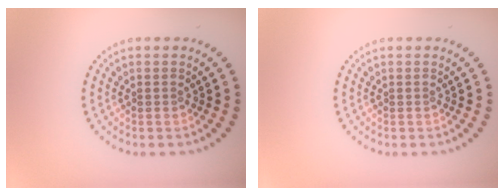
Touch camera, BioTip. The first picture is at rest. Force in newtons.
{"total": 0.0}